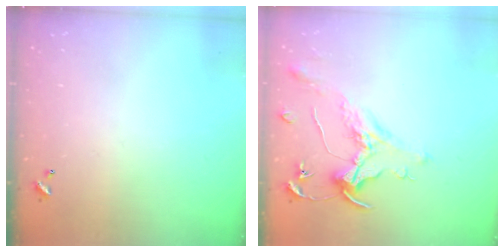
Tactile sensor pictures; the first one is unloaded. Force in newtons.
{"total": 1.6, "press": 1.4, "slide": 0.7}